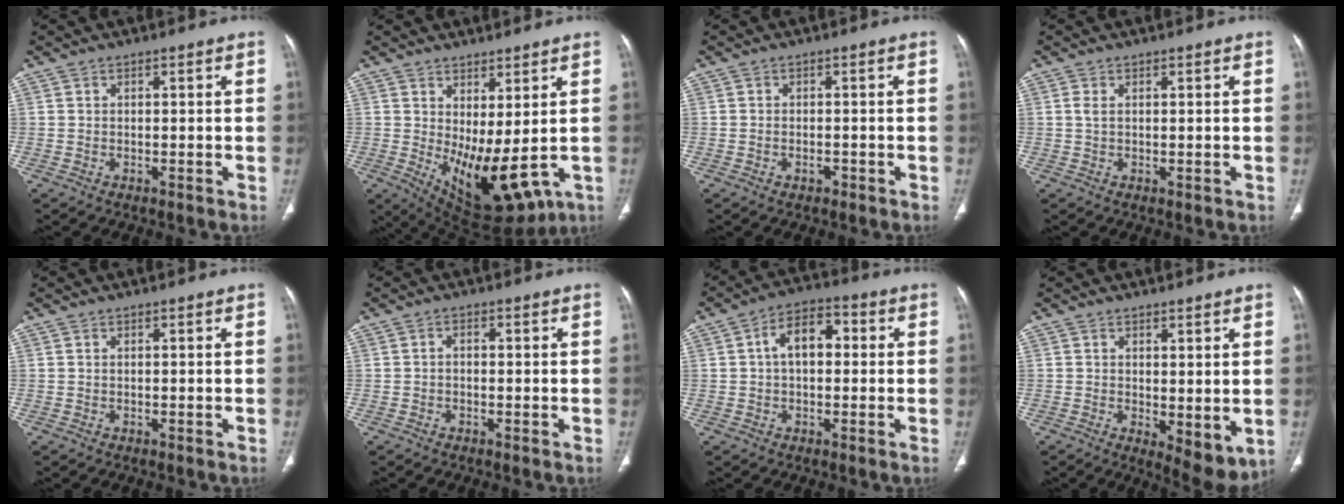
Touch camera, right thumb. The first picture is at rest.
{"total": 12.4, "force": [0.2, 5.3, 11.2], "torque": [-0.169, -0.024, 0.030]}
{"total": 1.3, "force": [-0.7, 0.9, 0.7], "torque": [-0.011, 0.008, -0.009]}
{"total": 1.3, "force": [0.4, 0.6, 1.1], "torque": [-0.031, -0.001, 0.010]}
{"total": 0.0}
{"total": 1.0, "force": [-0.1, 0.7, 0.8], "torque": [-0.011, 0.003, -0.005]}
{"total": 8.2, "force": [1.0, 5.0, 6.4], "torque": [-0.094, 0.029, 0.007]}
{"total": 6.6, "force": [0.1, 2.8, 6.0], "torque": [-0.076, -0.021, 0.012]}